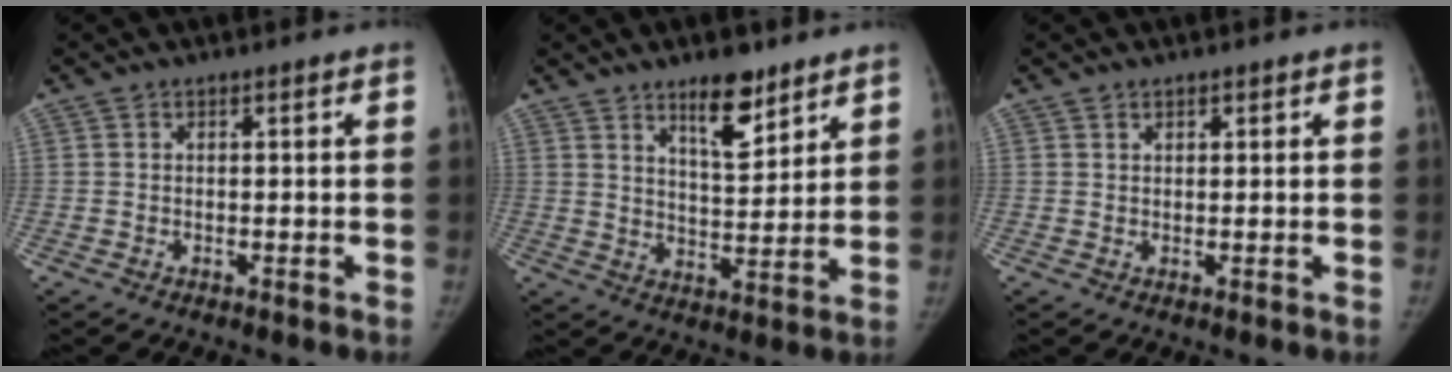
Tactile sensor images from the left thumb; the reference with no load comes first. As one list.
[{"total": 9.2, "force": [6.3, 3.4, 5.8], "torque": [-0.068, -0.046, 0.104]}, {"total": 0.9, "force": [0.6, 0.5, 0.3], "torque": [0.002, -0.003, 0.007]}]